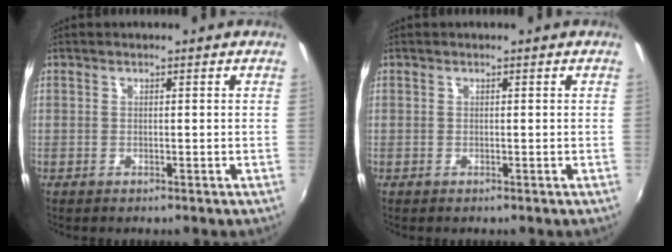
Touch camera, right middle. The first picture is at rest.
{"total": 0.0}